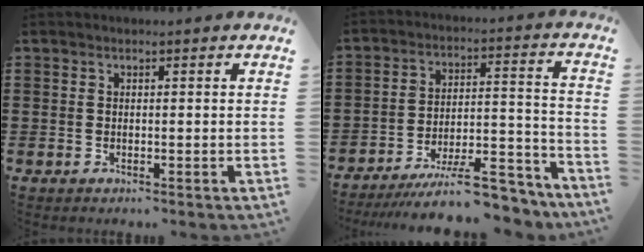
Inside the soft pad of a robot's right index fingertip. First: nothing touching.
{"total": 12.1, "force": [-10.1, 2.4, 6.2], "torque": [-0.073, 0.046, -0.181]}